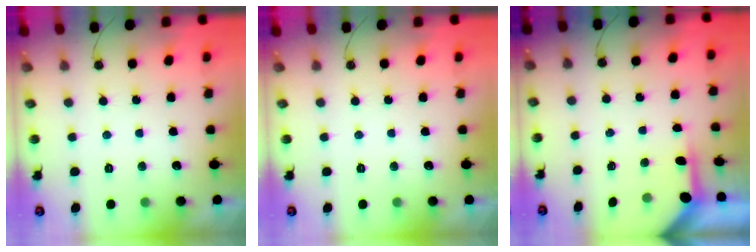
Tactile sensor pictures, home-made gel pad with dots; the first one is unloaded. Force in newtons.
{"total": 0.0}
{"total": 4.0, "press": 3.9, "slide": 0.4}